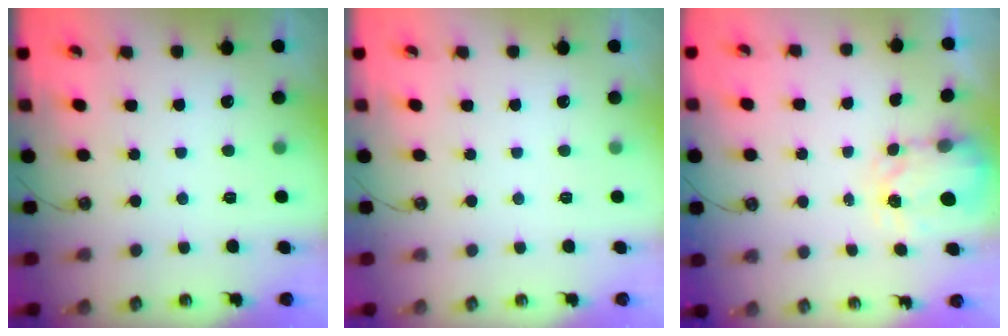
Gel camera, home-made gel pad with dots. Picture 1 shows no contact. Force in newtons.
{"total": 0.0}
{"total": 3.6, "press": 3.5, "slide": 0.5}